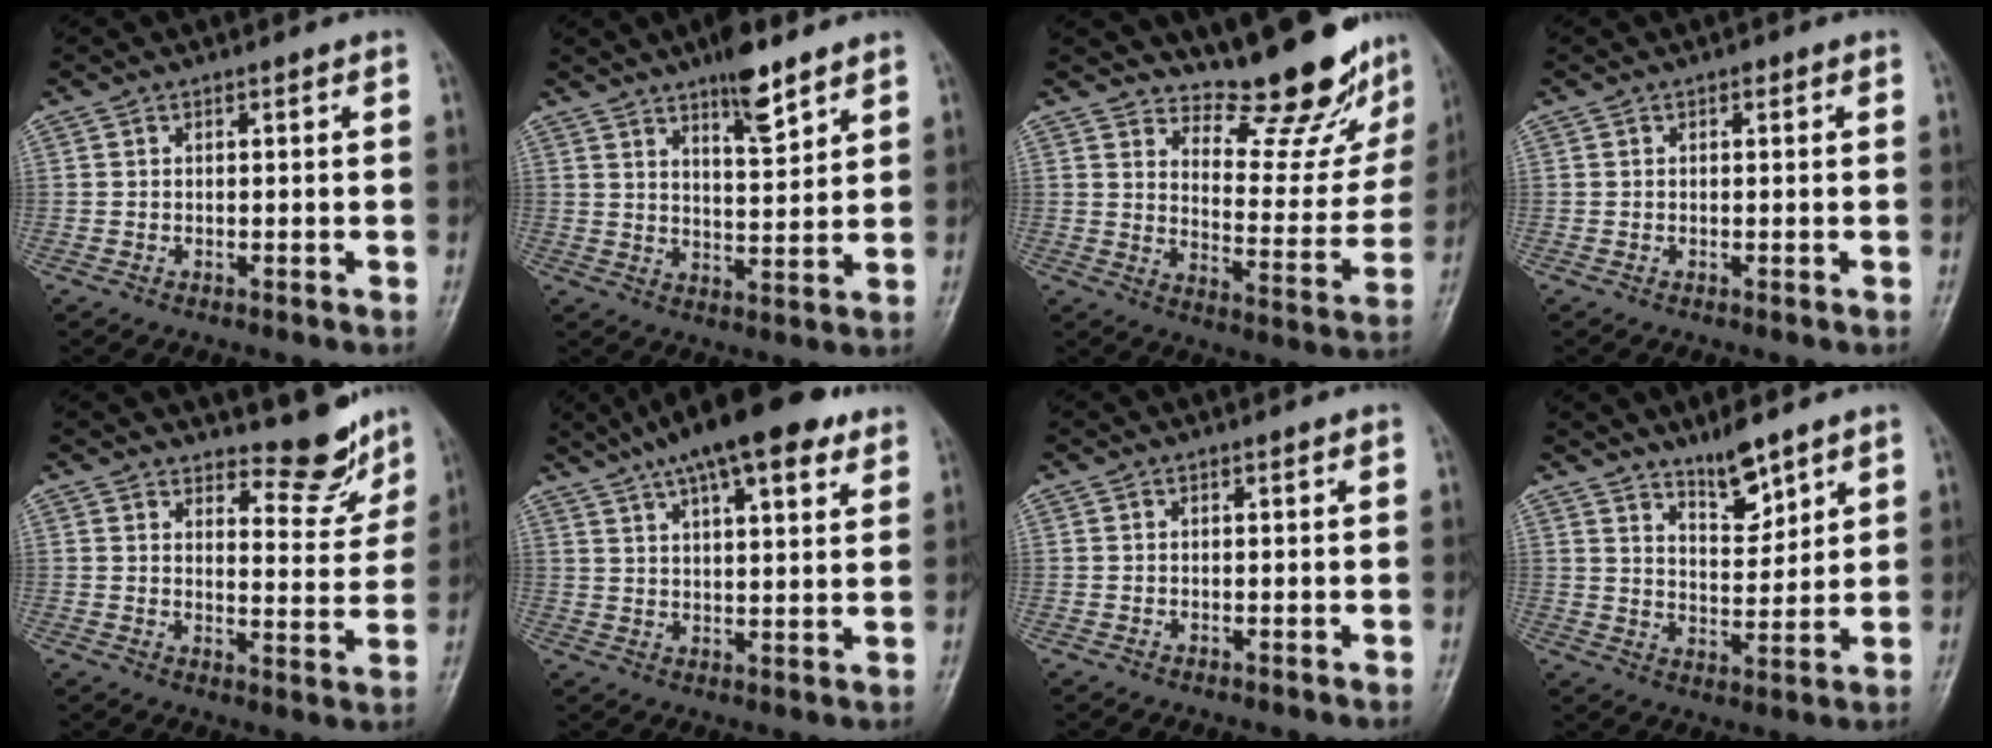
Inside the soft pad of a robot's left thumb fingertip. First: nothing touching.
{"total": 8.2, "force": [5.8, 2.2, 5.3], "torque": [-0.070, -0.039, 0.093]}
{"total": 17.7, "force": [16.0, 4.6, 6.0], "torque": [-0.036, -0.142, 0.210]}
{"total": 0.6, "force": [0.3, 0.4, 0.4], "torque": [-0.002, 0.001, 0.002]}
{"total": 8.5, "force": [7.7, 2.8, 2.6], "torque": [-0.007, -0.071, 0.104]}
{"total": 17.7, "force": [11.5, 5.5, 12.2], "torque": [-0.177, -0.008, 0.177]}
{"total": 0.0}
{"total": 7.1, "force": [5.6, 2.1, 3.9], "torque": [-0.047, -0.051, 0.099]}